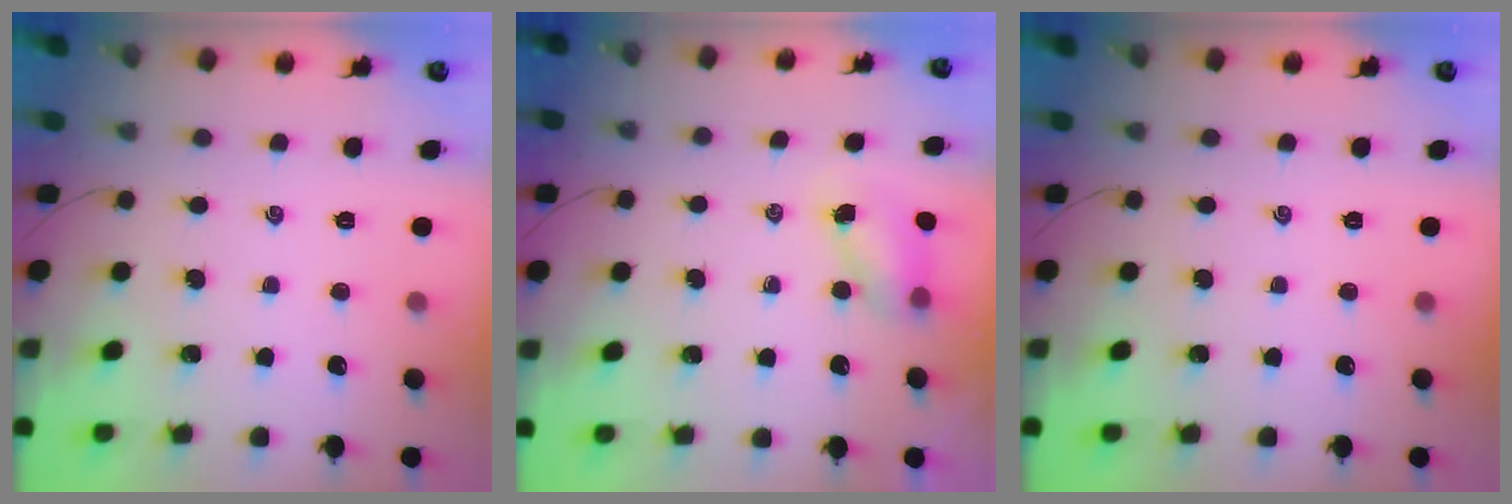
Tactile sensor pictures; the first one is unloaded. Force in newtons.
{"total": 5.6, "press": 5.5, "slide": 0.6}
{"total": 0.0}